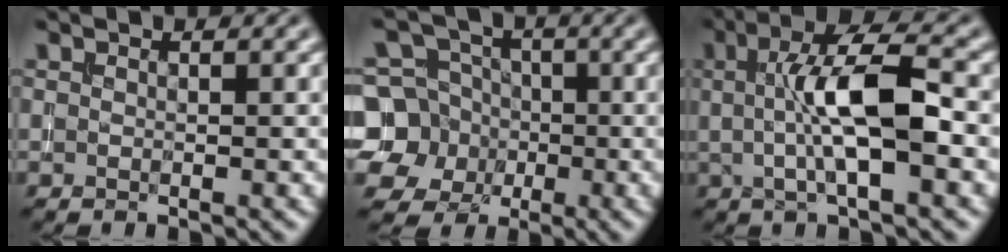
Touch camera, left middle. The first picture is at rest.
{"total": 8.0, "force": [-0.9, 7.6, 2.5], "torque": [-0.053, 0.023, -0.054]}
{"total": 7.5, "force": [0.5, 2.0, 7.2], "torque": [-0.117, 0.005, 0.005]}